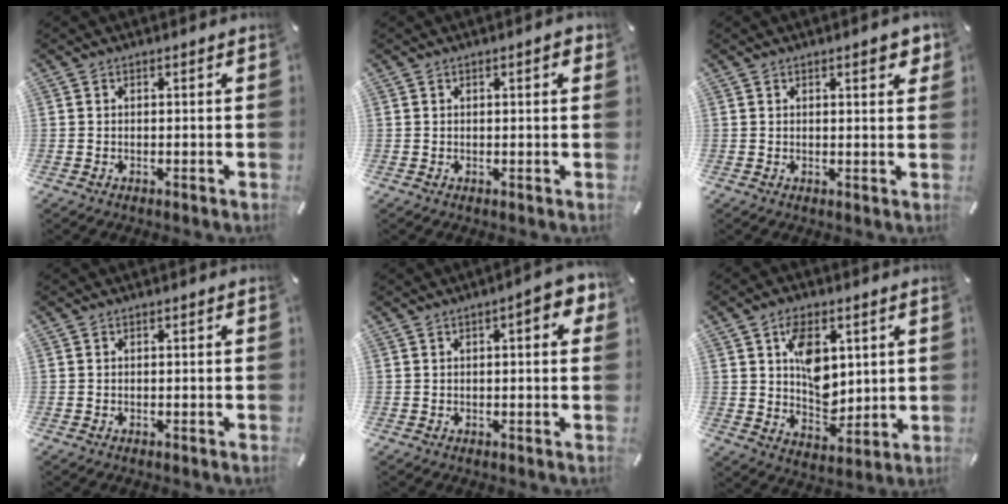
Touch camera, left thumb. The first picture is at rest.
{"total": 1.8, "force": [0.6, 0.4, 1.7], "torque": [-0.026, 0.000, 0.007]}
{"total": 3.5, "force": [1.9, 1.1, 2.7], "torque": [-0.033, -0.007, 0.026]}
{"total": 0.0}
{"total": 6.5, "force": [1.9, 2.1, 5.8], "torque": [-0.069, -0.009, 0.025]}
{"total": 10.5, "force": [3.2, 7.3, 6.9], "torque": [-0.099, -0.001, 0.058]}